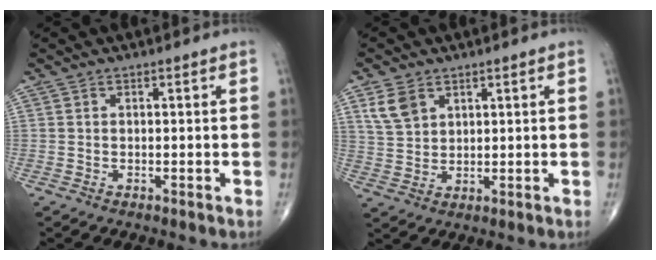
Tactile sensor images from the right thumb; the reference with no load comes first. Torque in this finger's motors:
{"motor_torque": [-0.69, 0.76, 0.31, 0.21, 0.03]}